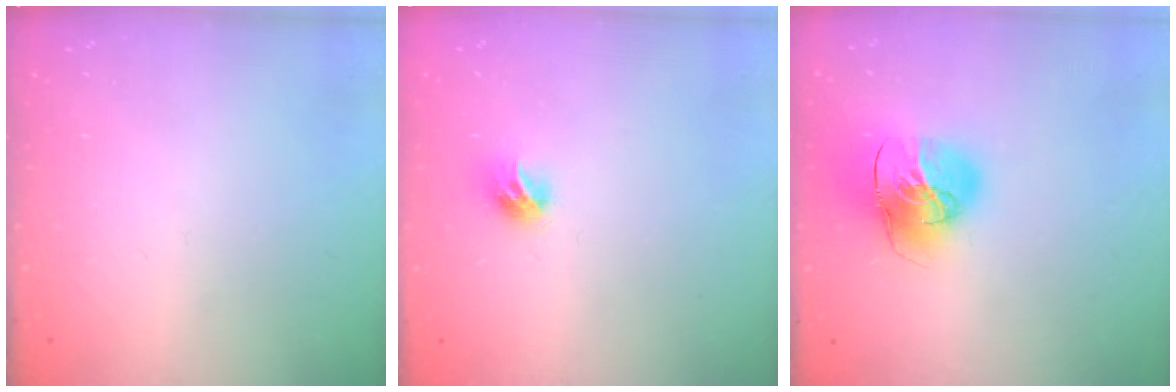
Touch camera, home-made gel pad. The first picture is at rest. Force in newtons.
{"total": 7.5, "press": 7.5, "slide": 0.1}
{"total": 18.0, "press": 17.9, "slide": 2.5}